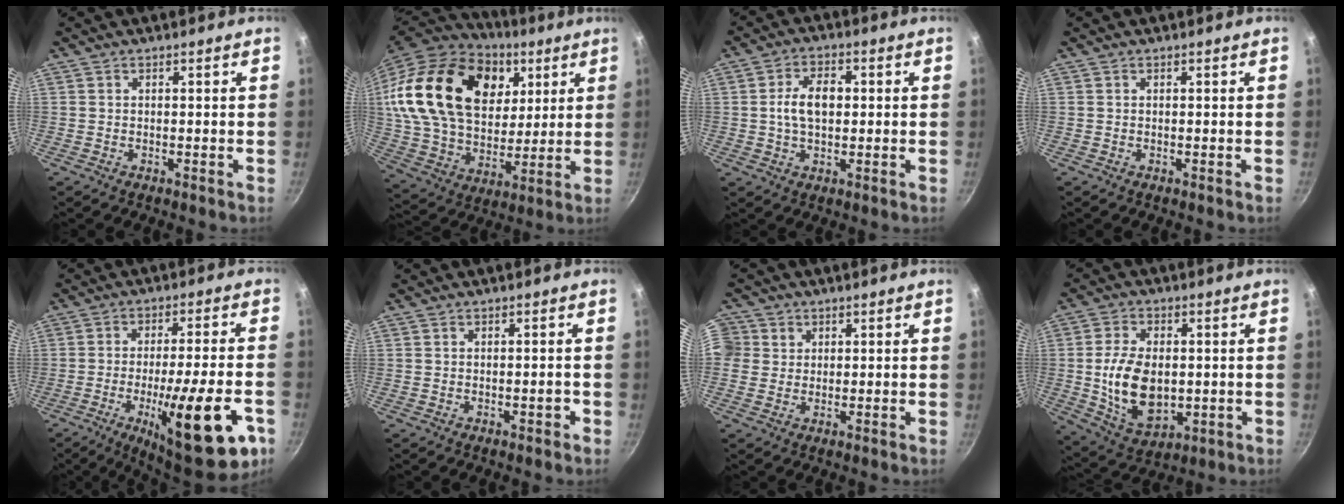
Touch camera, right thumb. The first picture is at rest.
{"total": 31.9, "force": [11.3, 20.9, 21.2], "torque": [-0.378, -0.009, 0.199]}
{"total": 7.5, "force": [0.6, 4.6, 5.9], "torque": [-0.089, 0.013, 0.005]}
{"total": 0.0}
{"total": 21.2, "force": [-8.3, 4.9, 18.9], "torque": [-0.250, 0.017, -0.114]}
{"total": 1.1, "force": [-0.5, 0.6, 0.8], "torque": [-0.005, 0.006, -0.007]}
{"total": 6.8, "force": [1.8, 6.3, 1.8], "torque": [-0.018, 0.008, 0.025]}
{"total": 13.6, "force": [-0.1, 8.8, 10.4], "torque": [-0.175, -0.008, 0.013]}